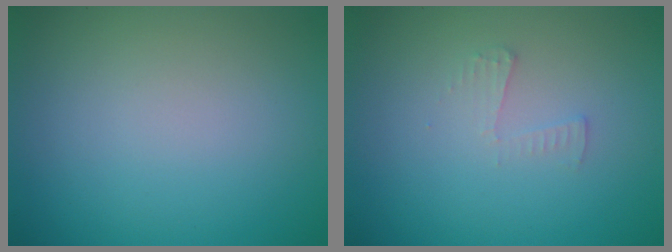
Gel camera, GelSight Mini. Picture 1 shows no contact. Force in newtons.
{"total": 1.0, "press": 1.0, "slide": 0.0}